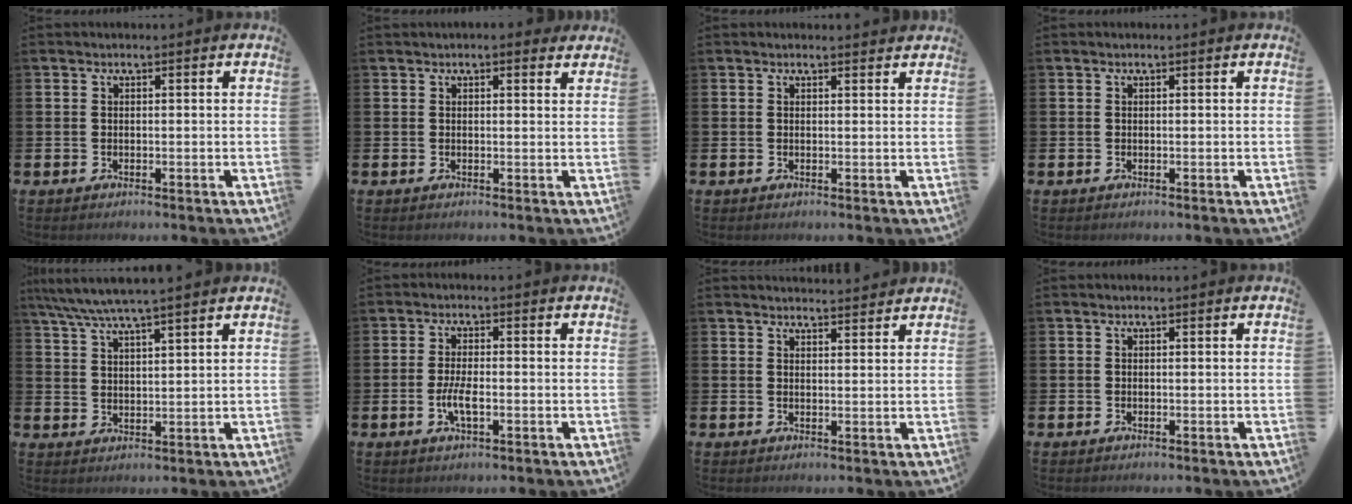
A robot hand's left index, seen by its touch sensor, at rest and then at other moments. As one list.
[{"total": 1.2, "force": [1.1, 0.3, 0.3], "torque": [0.005, -0.003, 0.018]}, {"total": 0.8, "force": [0.7, 0.2, 0.1], "torque": [0.010, -0.002, 0.011]}, {"total": 0.0}, {"total": 5.7, "force": [5.2, -0.1, 2.2], "torque": [-0.059, -0.020, 0.093]}, {"total": 3.5, "force": [-0.9, 1.1, 3.2], "torque": [-0.047, -0.006, -0.022]}, {"total": 2.6, "force": [2.6, 0.2, -0.1], "torque": [0.009, -0.019, 0.044]}, {"total": 0.0}]